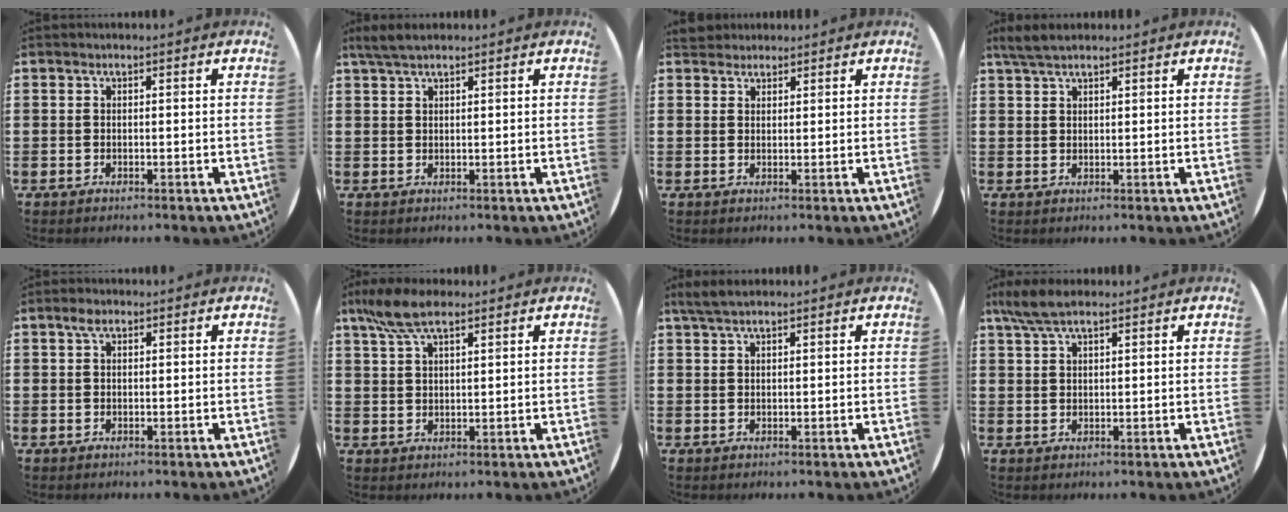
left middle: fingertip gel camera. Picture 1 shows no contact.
{"total": 2.4, "force": [1.9, 0.4, 1.3], "torque": [-0.029, 0.004, 0.035]}
{"total": 2.1, "force": [2.0, 0.7, -0.1], "torque": [-0.003, 0.004, 0.040]}
{"total": 2.9, "force": [2.4, 0.6, 1.5], "torque": [-0.035, 0.007, 0.045]}
{"total": 1.7, "force": [0.9, 1.0, 1.1], "torque": [-0.017, 0.003, 0.014]}
{"total": 6.4, "force": [4.6, 2.1, 4.0], "torque": [-0.088, 0.001, 0.085]}
{"total": 2.6, "force": [2.1, 0.6, 1.5], "torque": [-0.032, 0.005, 0.039]}
{"total": 4.7, "force": [3.5, 1.2, 2.9], "torque": [-0.063, 0.003, 0.064]}